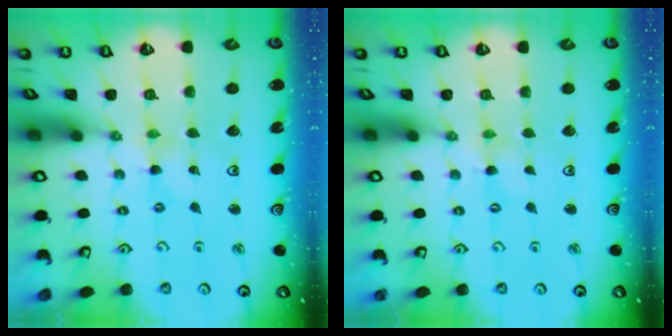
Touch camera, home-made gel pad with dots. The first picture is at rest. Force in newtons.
{"total": 0.0}